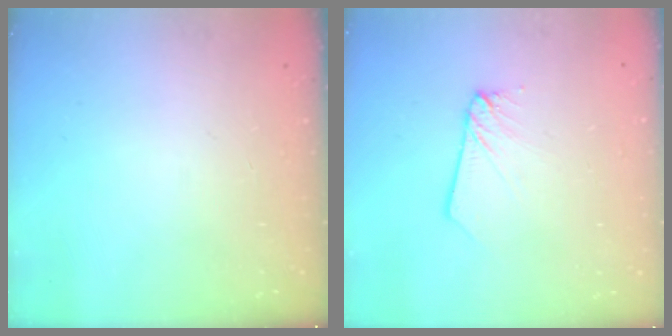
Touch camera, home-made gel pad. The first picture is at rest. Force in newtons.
{"total": 2.2, "press": 2.2, "slide": 0.2}